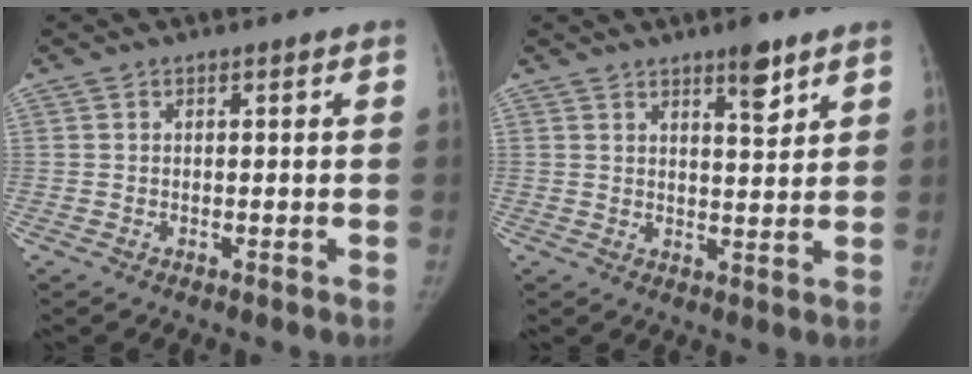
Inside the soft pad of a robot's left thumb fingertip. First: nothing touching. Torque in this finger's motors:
{"motor_torque": [0.55, -0.34, 0.52, -0.69, 0.08]}